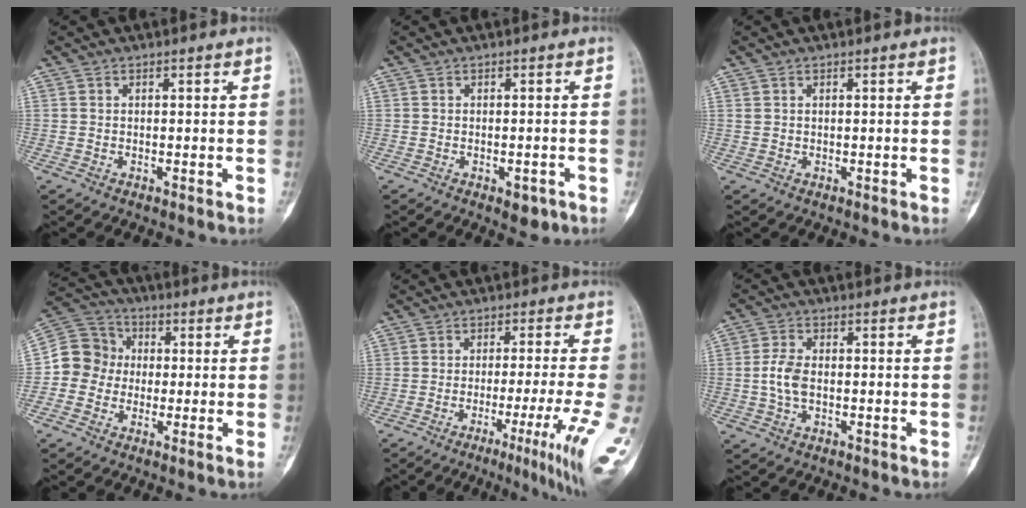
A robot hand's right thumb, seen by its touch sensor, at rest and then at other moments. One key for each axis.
{"total": 3.0, "fx": -1.4, "fy": 1.5, "fz": 2.2, "tx": -0.018, "ty": 0.009, "tz": -0.007}
{"total": 0.7, "fx": 0.4, "fy": 0.5, "fz": 0.2, "tx": 0.003, "ty": 0.002, "tz": 0.009}
{"total": 9.0, "fx": -0.6, "fy": 8.4, "fz": 3.4, "tx": -0.036, "ty": 0.027, "tz": -0.026}
{"total": 11.3, "fx": -4.3, "fy": -1.0, "fz": 10.4, "tx": -0.161, "ty": -0.013, "tz": -0.065}
{"total": 4.6, "fx": -0.4, "fy": 2.8, "fz": 3.6, "tx": -0.074, "ty": 0.010, "tz": -0.012}